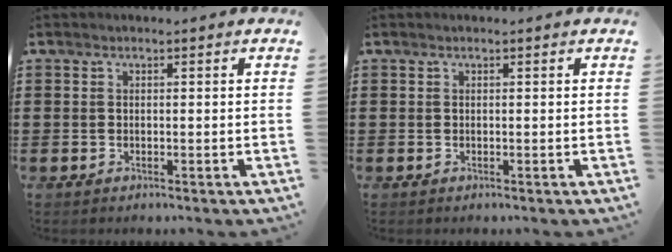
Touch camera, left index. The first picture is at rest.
{"total": 0.0}